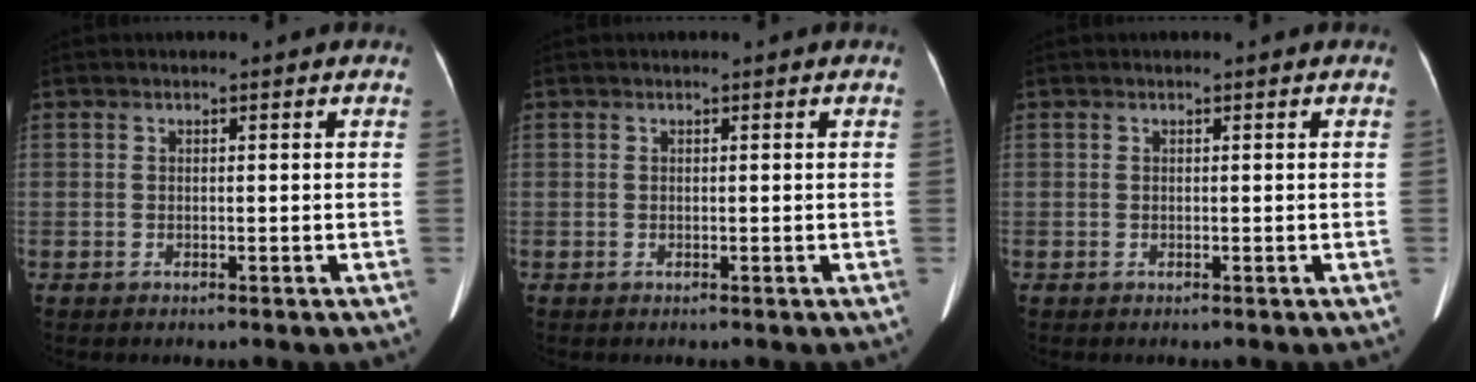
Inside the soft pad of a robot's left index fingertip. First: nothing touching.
{"total": 0.0}
{"total": 0.0}